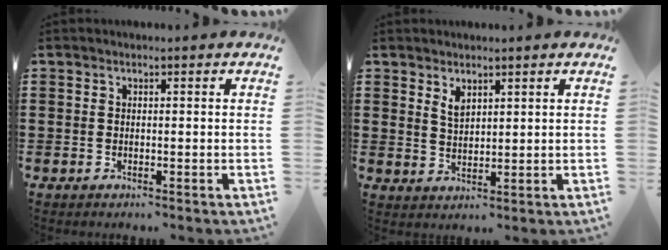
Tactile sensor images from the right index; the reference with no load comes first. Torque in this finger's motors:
{"motor_torque": [0.02, 0.01, 0.05, 0.03]}